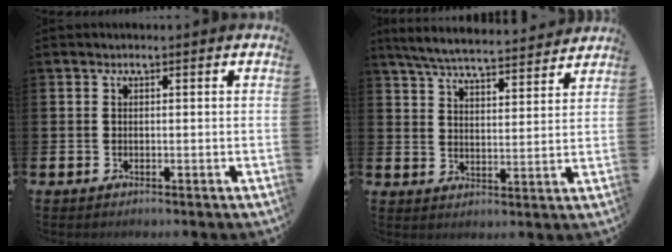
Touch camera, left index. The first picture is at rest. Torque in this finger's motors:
{"motor_torque": [1.02, -1.11, 0.38, 0.15]}